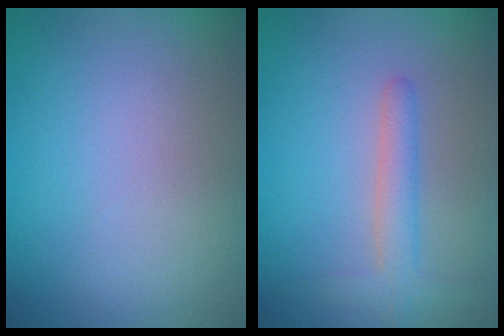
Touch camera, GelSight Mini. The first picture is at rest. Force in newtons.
{"total": 2.6, "press": 2.6, "slide": 0.1}